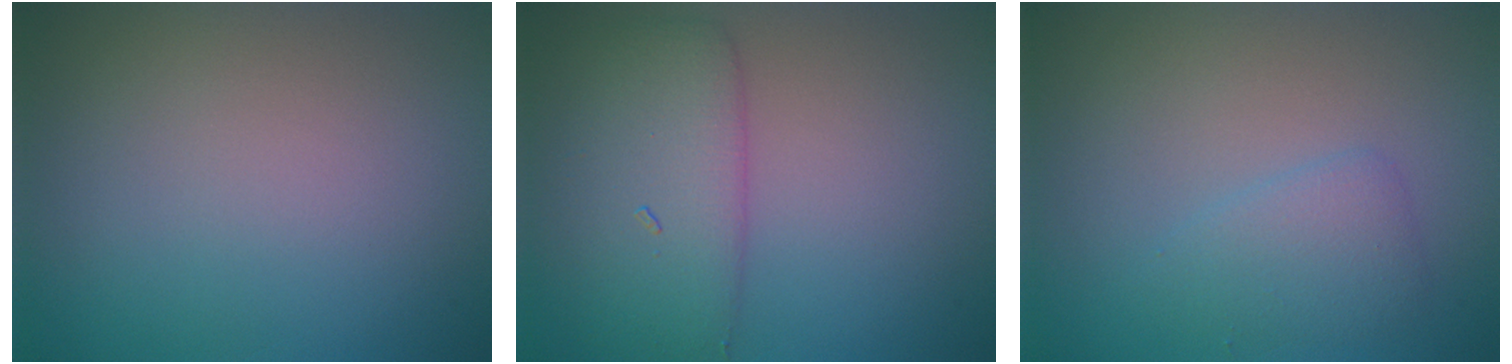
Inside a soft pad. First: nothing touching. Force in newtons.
{"total": 4.9, "press": 4.9, "slide": 0.2}
{"total": 2.1, "press": 2.1, "slide": 0.1}